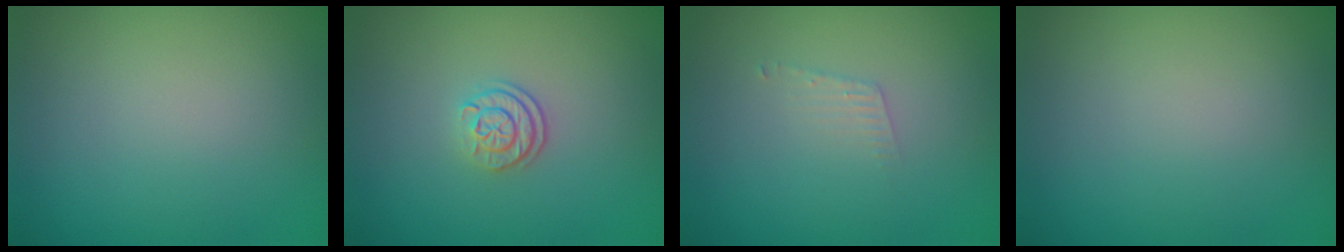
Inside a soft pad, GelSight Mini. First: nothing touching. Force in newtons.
{"total": 2.2, "press": 1.8, "slide": 1.3}
{"total": 0.9, "press": 0.9, "slide": 0.1}
{"total": 0.0}